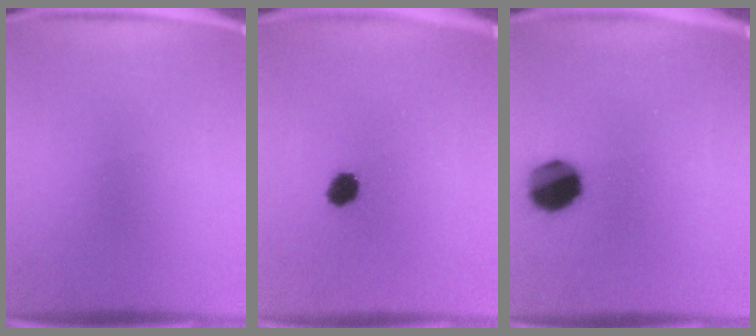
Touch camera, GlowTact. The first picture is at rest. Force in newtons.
{"total": 4.2}
{"total": 11.7}